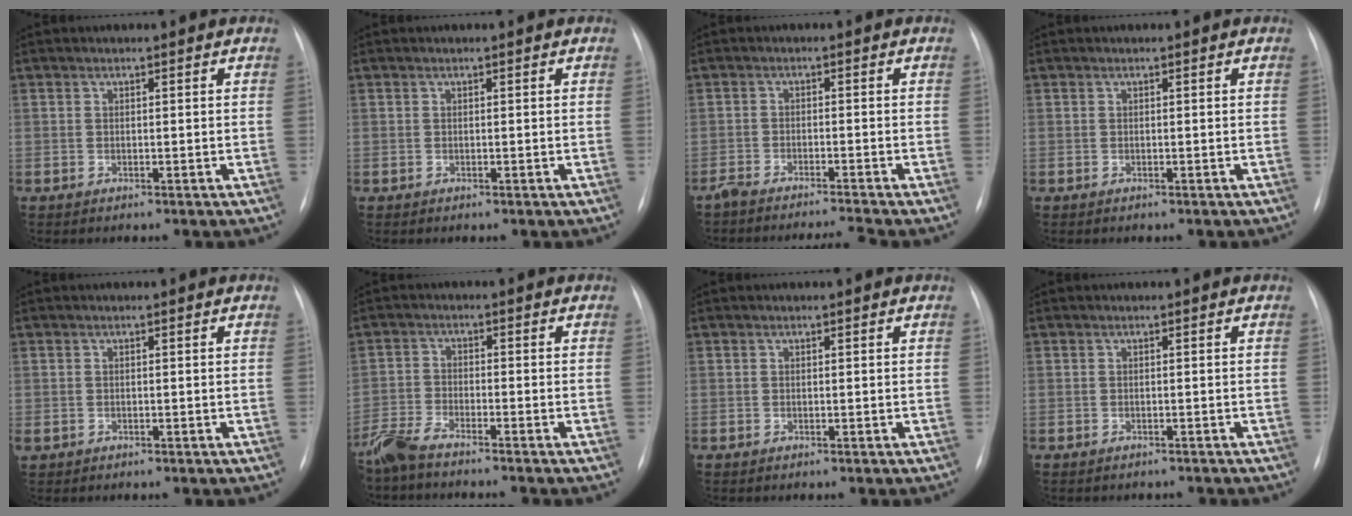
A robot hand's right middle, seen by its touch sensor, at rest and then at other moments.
{"total": 0.0}
{"total": 5.4, "force": [-5.0, -1.1, 1.8], "torque": [-0.028, -0.009, -0.082]}
{"total": 0.0}
{"total": 1.0, "force": [-0.3, 0.8, 0.5], "torque": [-0.011, 0.007, 0.002]}
{"total": 5.4, "force": [-4.9, 0.1, 2.2], "torque": [-0.048, -0.019, -0.098]}
{"total": 0.0}
{"total": 2.6, "force": [-2.4, 1.0, 0.6], "torque": [-0.009, -0.002, -0.028]}